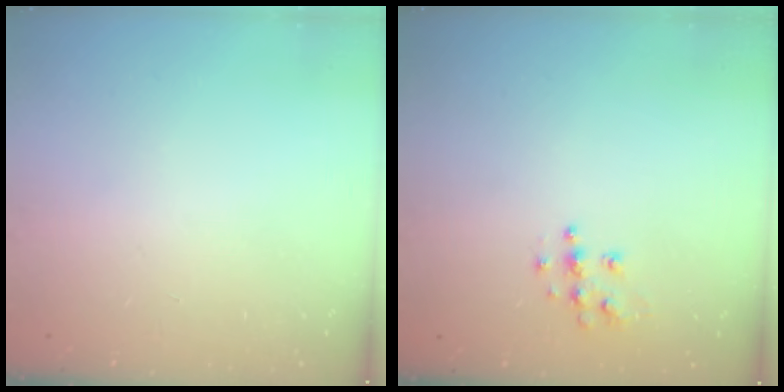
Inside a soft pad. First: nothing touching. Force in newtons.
{"total": 7.4, "press": 7.4, "slide": 0.2}